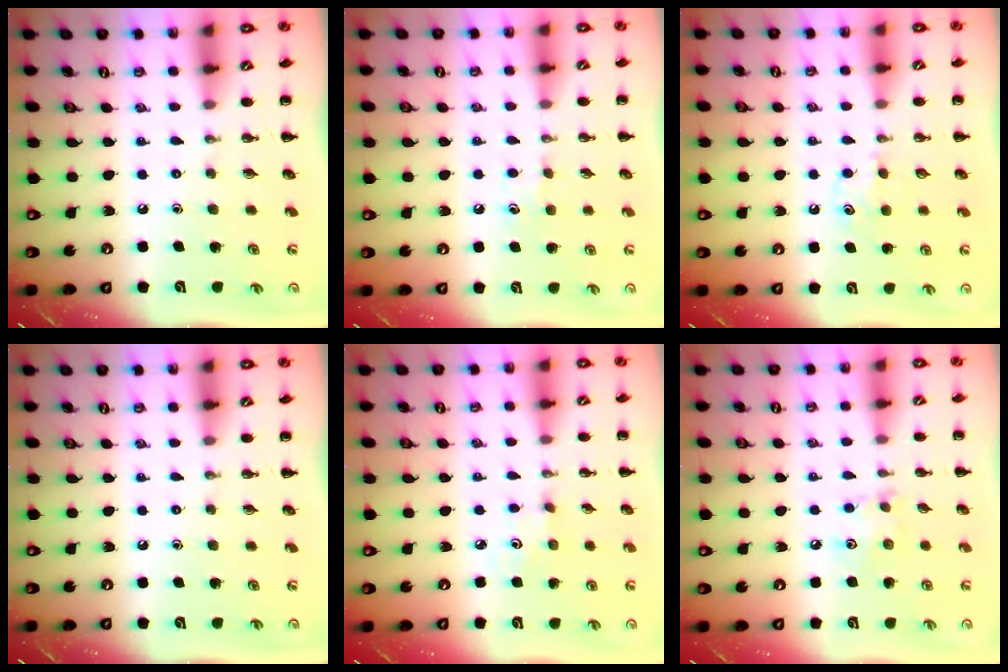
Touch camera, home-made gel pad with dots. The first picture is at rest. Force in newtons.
{"total": 5.1, "press": 4.9, "slide": 1.5}
{"total": 6.1, "press": 5.8, "slide": 1.7}
{"total": 0.0}
{"total": 2.8, "press": 2.7, "slide": 0.7}
{"total": 4.6, "press": 4.6, "slide": 0.7}